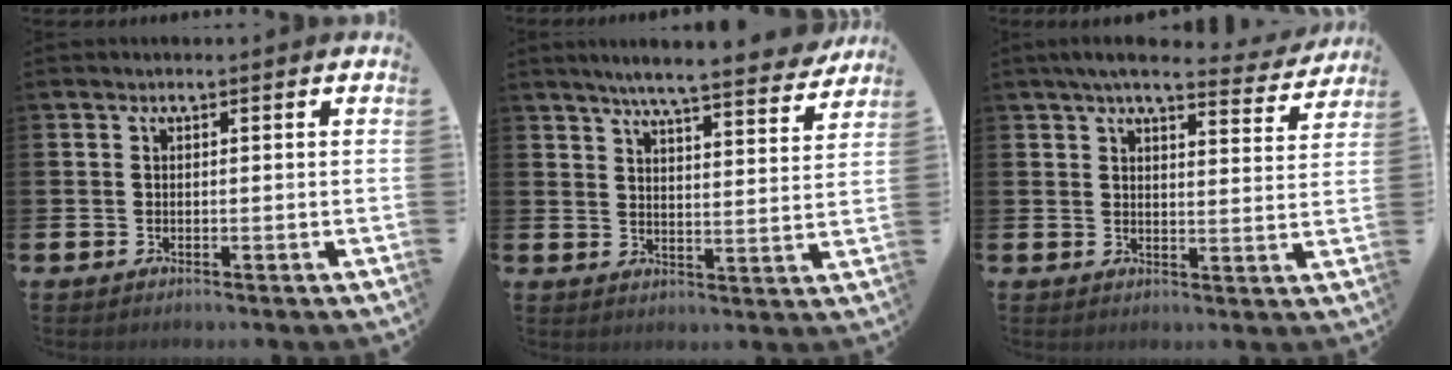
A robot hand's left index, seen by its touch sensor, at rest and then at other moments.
{"total": 6.8, "force": [6.3, 0.0, 2.4], "torque": [-0.052, -0.042, 0.105]}
{"total": 5.7, "force": [5.1, 1.0, 2.3], "torque": [-0.045, -0.029, 0.086]}